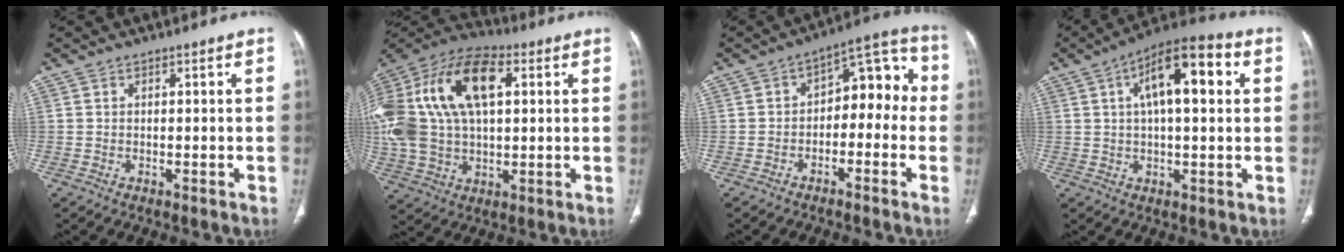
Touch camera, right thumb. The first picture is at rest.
{"total": 27.8, "force": [6.4, 15.8, 22.0], "torque": [-0.477, 0.034, 0.114]}
{"total": 11.2, "force": [-1.7, 7.1, 8.5], "torque": [-0.064, 0.058, -0.035]}
{"total": 14.5, "force": [4.0, 5.6, 12.8], "torque": [-0.187, 0.021, 0.054]}